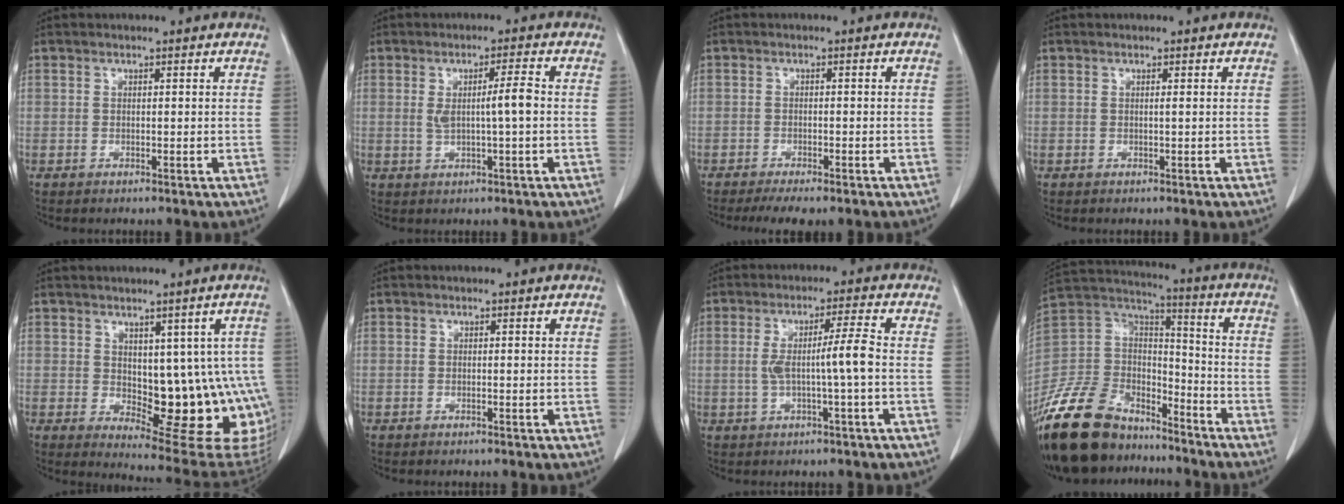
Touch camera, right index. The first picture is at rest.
{"total": 4.6, "force": [0.2, 0.1, 4.6], "torque": [-0.079, 0.002, 0.007]}
{"total": 4.9, "force": [-3.8, 0.9, 2.9], "torque": [-0.041, -0.009, -0.054]}
{"total": 0.0}
{"total": 15.3, "force": [-0.9, 7.1, 13.5], "torque": [-0.128, 0.001, 0.010]}
{"total": 0.0}
{"total": 5.8, "force": [-0.6, -0.6, 5.7], "torque": [-0.104, 0.008, -0.008]}
{"total": 20.6, "force": [-16.5, 9.3, 8.1], "torque": [-0.188, 0.027, -0.304]}